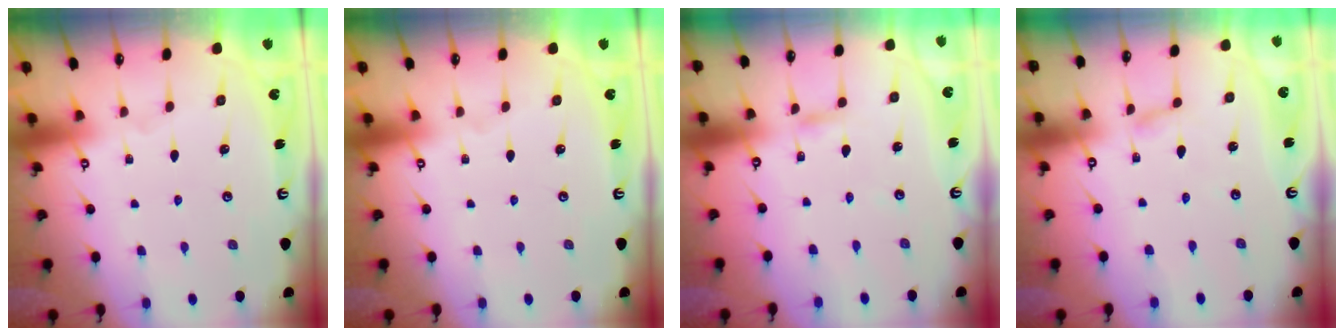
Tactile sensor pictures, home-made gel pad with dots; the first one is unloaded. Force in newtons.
{"total": 0.0}
{"total": 2.7, "press": 2.7, "slide": 0.2}
{"total": 2.1, "press": 2.1, "slide": 0.3}